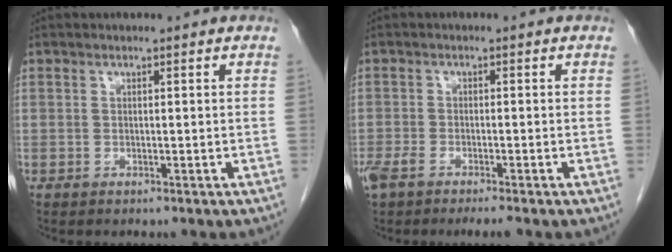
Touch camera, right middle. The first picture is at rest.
{"total": 5.1, "force": [-3.8, 0.9, 3.2], "torque": [-0.057, -0.007, -0.064]}